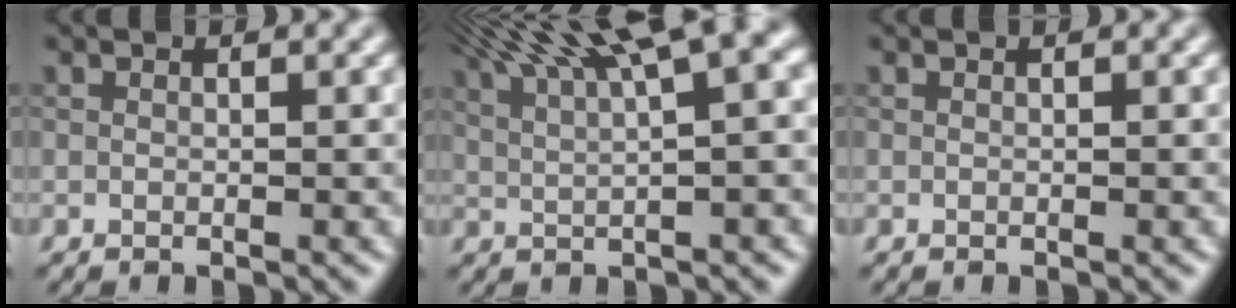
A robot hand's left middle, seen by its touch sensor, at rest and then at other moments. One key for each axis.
{"total": 11.8, "fx": 7.1, "fy": 3.2, "fz": 8.9, "tx": -0.122, "ty": 0.037, "tz": 0.094}
{"total": 0.0}